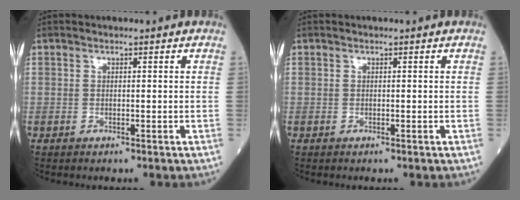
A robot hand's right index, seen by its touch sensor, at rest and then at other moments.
{"total": 0.0}